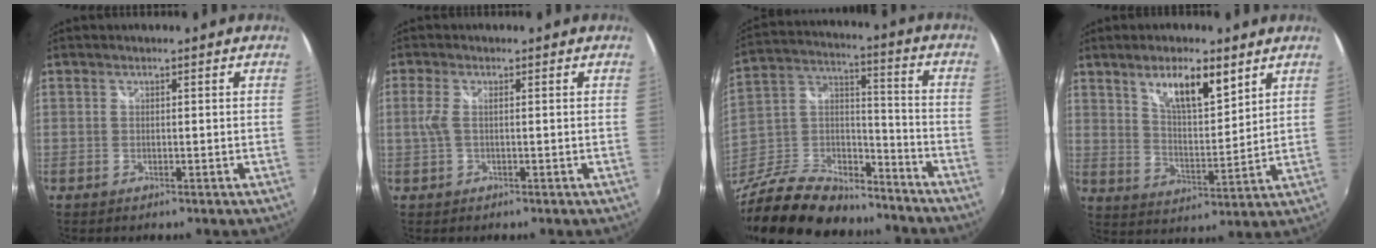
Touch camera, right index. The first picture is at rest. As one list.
[{"total": 2.1, "force": [0.0, 0.6, 2.0], "torque": [-0.047, 0.002, -0.001]}, {"total": 25.7, "force": [-19.2, 11.8, 12.2], "torque": [-0.277, 0.026, -0.310]}, {"total": 10.2, "force": [6.3, 3.2, 7.4], "torque": [-0.118, 0.000, 0.114]}]